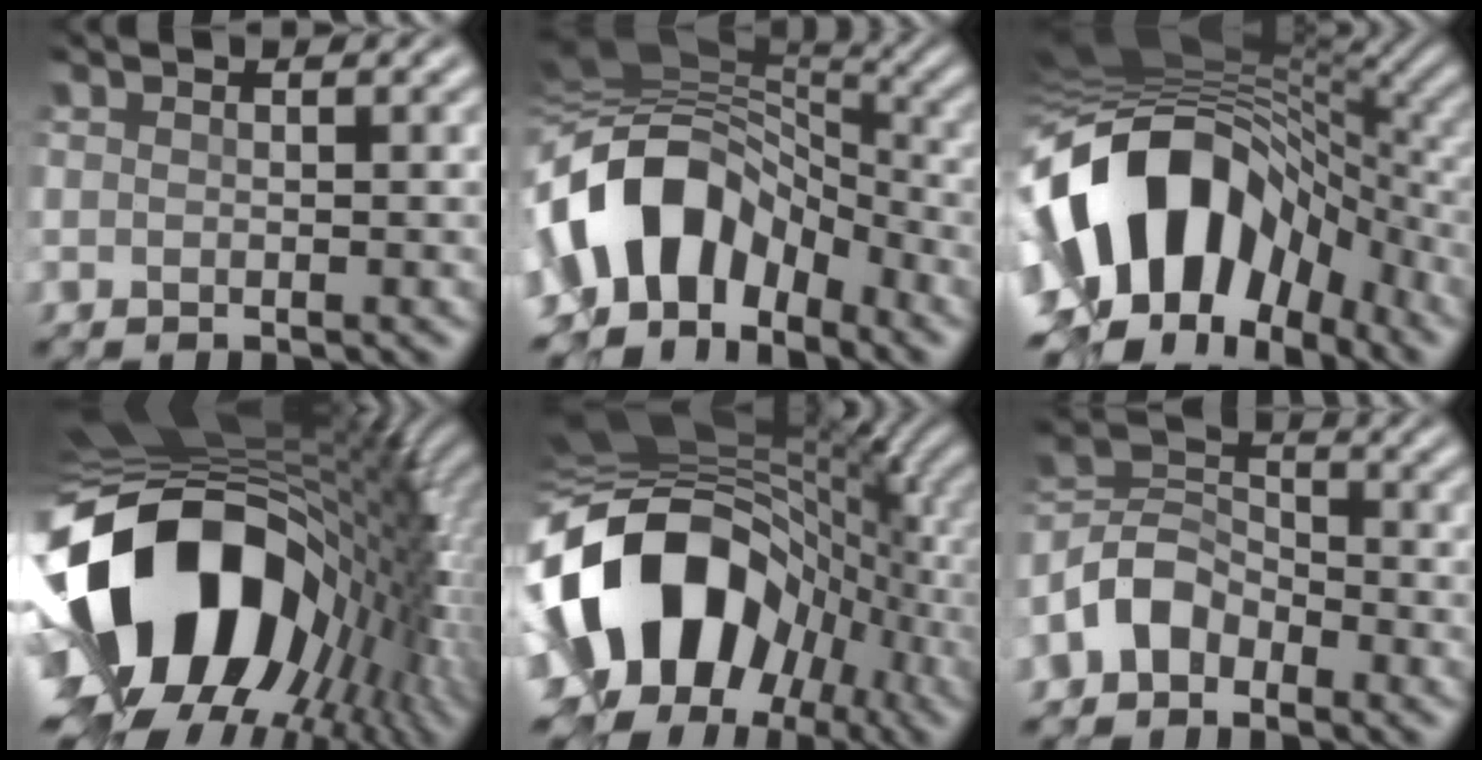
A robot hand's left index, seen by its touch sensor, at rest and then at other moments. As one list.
[{"total": 11.0, "force": [-4.7, 7.3, 6.6], "torque": [-0.116, 0.019, -0.095]}, {"total": 17.9, "force": [-3.0, 11.6, 13.3], "torque": [-0.260, -0.010, -0.039]}, {"total": 18.8, "force": [-3.8, 12.2, 13.9], "torque": [-0.284, -0.027, -0.052]}, {"total": 16.5, "force": [-3.4, 12.0, 10.8], "torque": [-0.198, -0.001, -0.062]}, {"total": 4.5, "force": [-2.8, 2.8, 2.1], "torque": [-0.041, 0.012, -0.067]}]